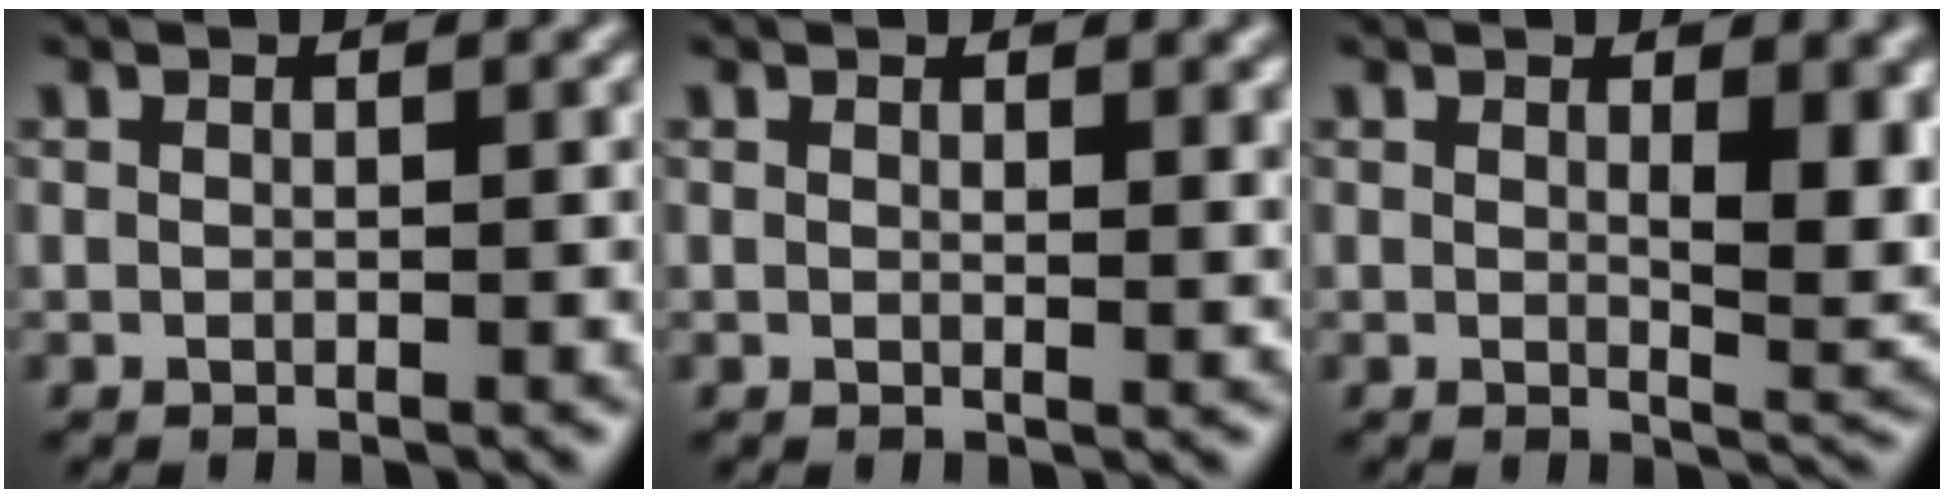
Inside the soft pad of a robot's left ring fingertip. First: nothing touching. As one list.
[{"total": 1.3, "force": [0.9, 0.4, 0.9], "torque": [-0.009, -0.003, 0.015]}, {"total": 4.7, "force": [1.1, 1.7, 4.3], "torque": [-0.052, -0.007, 0.023]}]